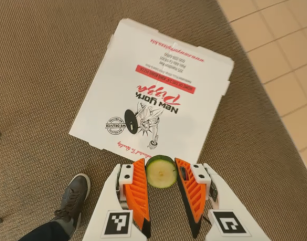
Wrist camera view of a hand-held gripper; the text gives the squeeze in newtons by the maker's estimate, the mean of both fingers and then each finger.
{"total": 8.3, "left": 8.3, "right": 8.3}